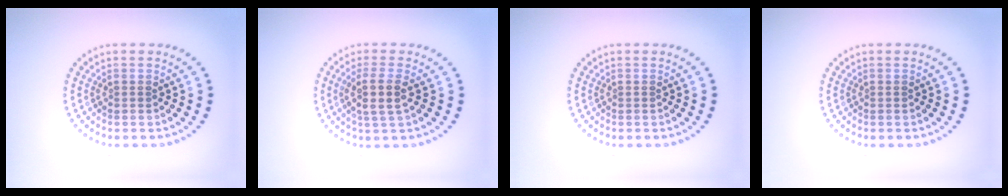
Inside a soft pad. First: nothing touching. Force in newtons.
{"total": 2.9, "press": 2.4, "slide": 1.5}
{"total": 0.0}
{"total": 0.0}